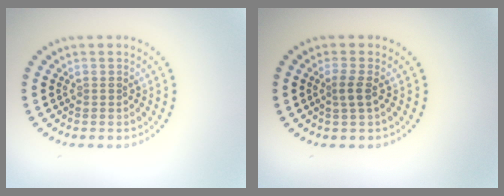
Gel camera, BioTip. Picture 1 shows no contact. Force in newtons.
{"total": 1.5, "press": 1.2, "slide": 0.9}